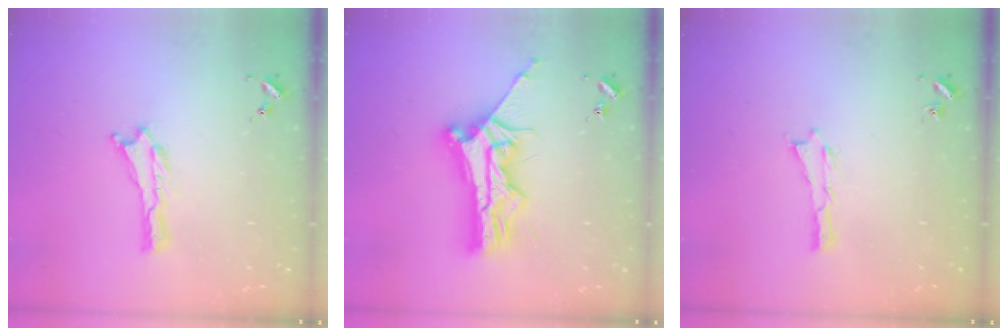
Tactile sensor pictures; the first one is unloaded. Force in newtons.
{"total": 10.4, "press": 10.4, "slide": 1.0}
{"total": 0.0}